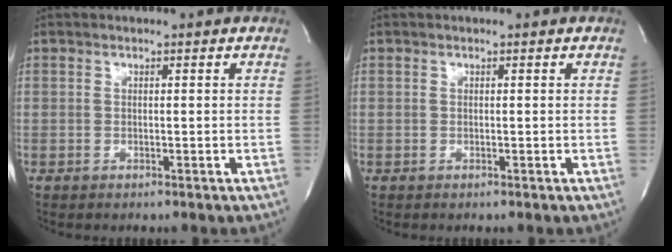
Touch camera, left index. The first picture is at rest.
{"total": 0.0}